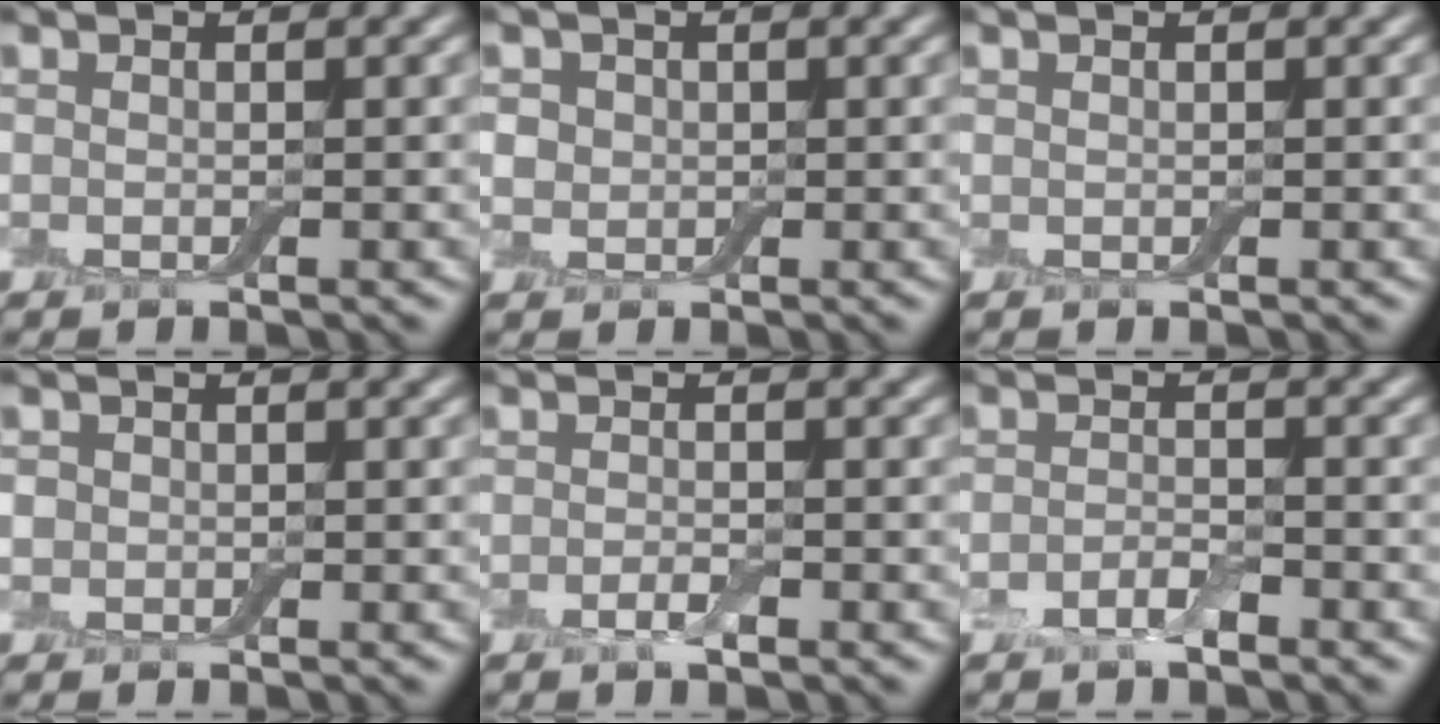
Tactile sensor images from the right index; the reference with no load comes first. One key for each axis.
{"total": 1.7, "fx": 0.3, "fy": 1.5, "fz": 0.6, "tx": -0.014, "ty": 0.001, "tz": 0.008}
{"total": 0.0}
{"total": 0.7, "fx": -0.1, "fy": 0.7, "fz": 0.1, "tx": -0.001, "ty": -0.002, "tz": -0.006}
{"total": 1.1, "fx": -0.6, "fy": 0.3, "fz": 0.9, "tx": -0.020, "ty": -0.002, "tz": -0.013}
{"total": 1.9, "fx": -1.1, "fy": 0.7, "fz": 1.4, "tx": -0.030, "ty": 0.000, "tz": -0.024}